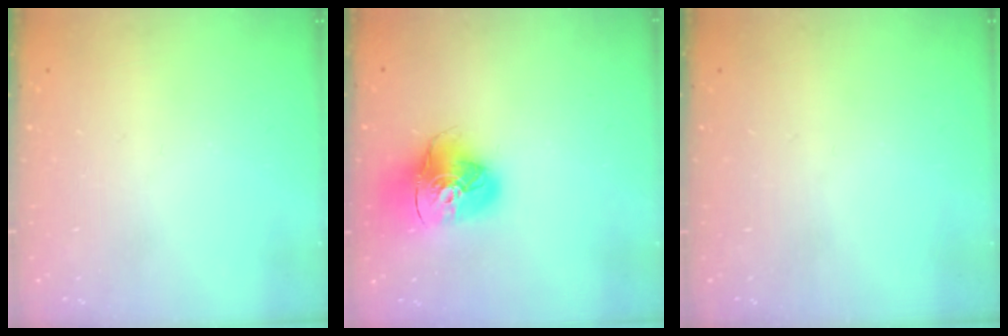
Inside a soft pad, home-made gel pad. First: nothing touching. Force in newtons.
{"total": 15.7, "press": 15.6, "slide": 1.9}
{"total": 0.0}